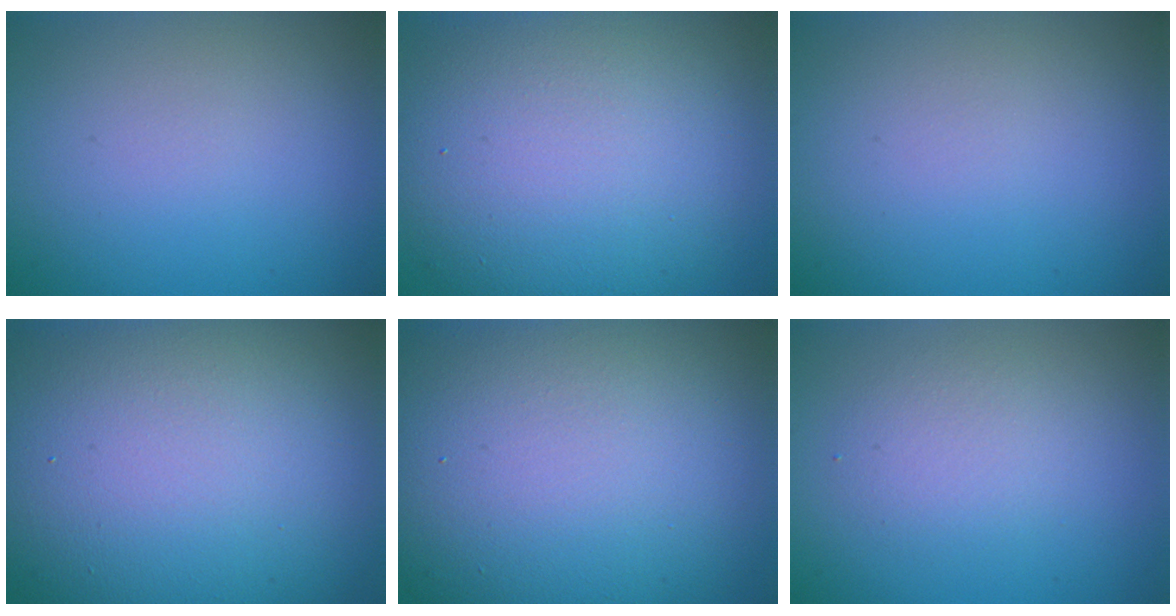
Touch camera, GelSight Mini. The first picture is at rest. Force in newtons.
{"total": 12.0, "press": 12.0, "slide": 0.8}
{"total": 0.0}
{"total": 19.8, "press": 19.8, "slide": 1.2}
{"total": 15.9, "press": 15.9, "slide": 1.0}
{"total": 2.3, "press": 2.3, "slide": 0.1}